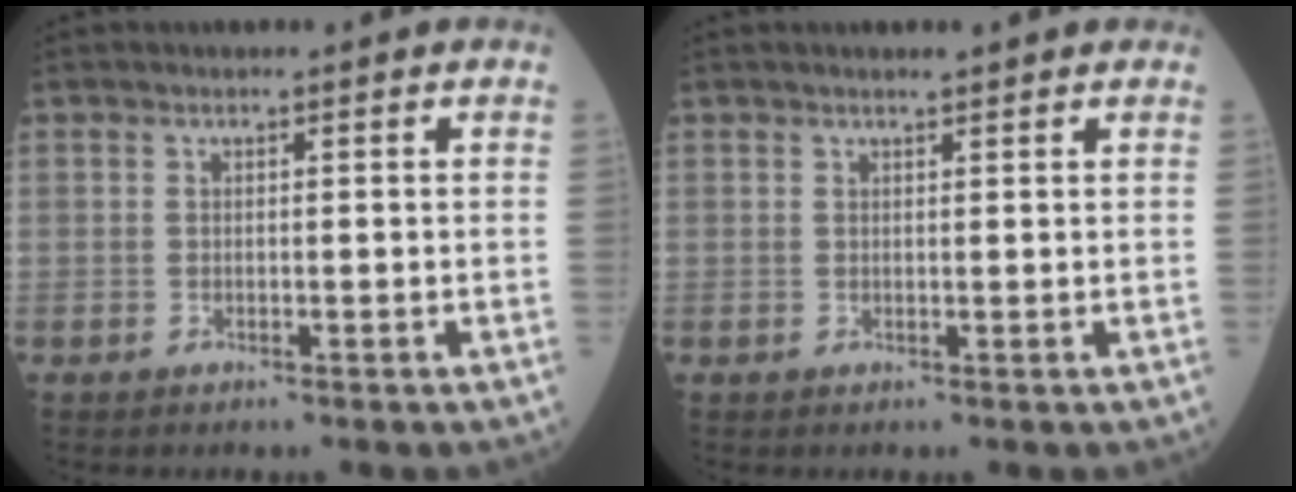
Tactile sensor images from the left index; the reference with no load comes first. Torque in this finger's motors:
{"motor_torque": [-0.16, 0.17, 0.00, 0.00]}